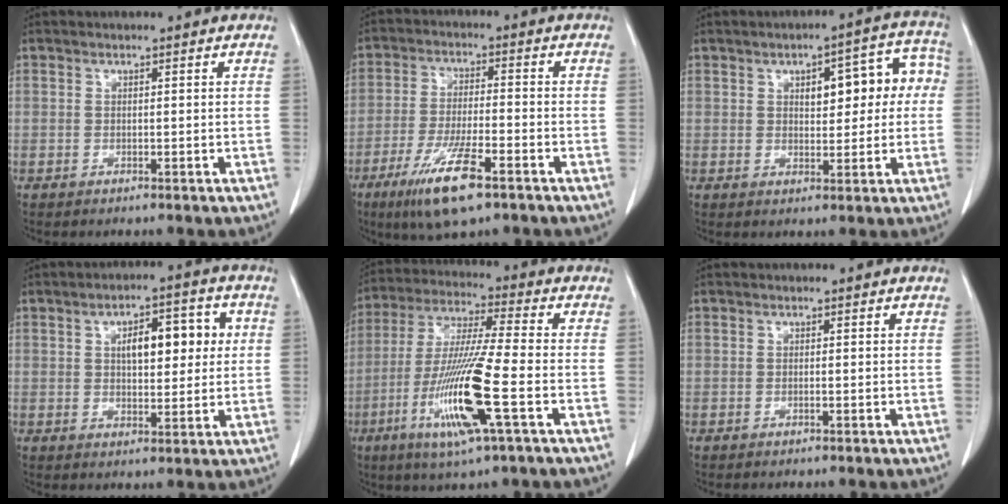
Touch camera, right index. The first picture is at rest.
{"total": 10.7, "force": [-6.3, 1.6, 8.5], "torque": [-0.166, -0.023, -0.108]}
{"total": 9.5, "force": [1.7, 4.1, 8.4], "torque": [-0.094, 0.039, 0.022]}
{"total": 8.5, "force": [1.9, 3.5, 7.5], "torque": [-0.106, 0.021, 0.031]}
{"total": 15.3, "force": [-5.2, 0.0, 14.4], "torque": [-0.297, -0.022, -0.101]}
{"total": 0.0}